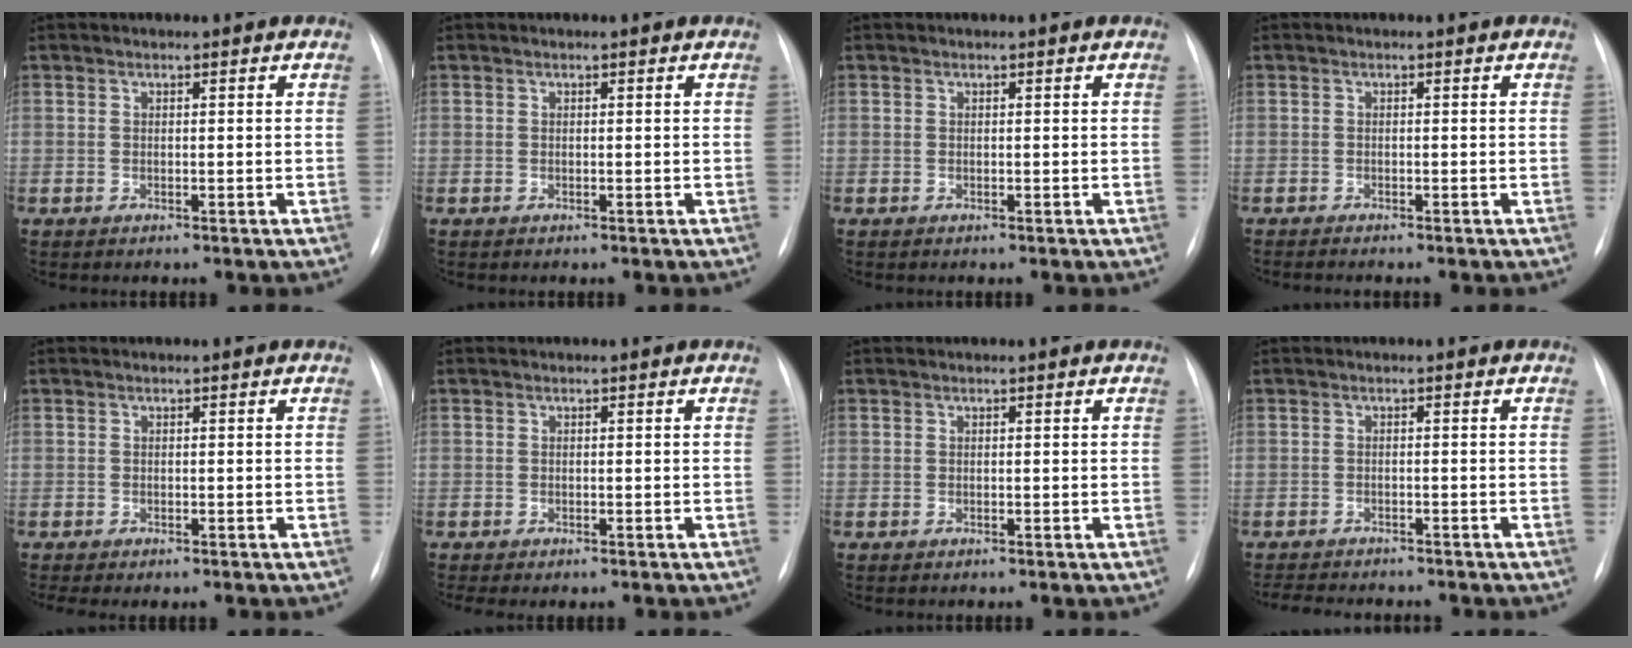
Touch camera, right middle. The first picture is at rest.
{"total": 0.0}
{"total": 0.0}
{"total": 1.6, "force": [-1.3, 0.0, 0.8], "torque": [-0.011, -0.005, -0.015]}
{"total": 1.4, "force": [-1.1, 0.6, 0.7], "torque": [-0.007, -0.001, -0.012]}
{"total": 1.1, "force": [-0.8, 0.5, 0.6], "torque": [-0.006, 0.000, -0.010]}
{"total": 0.0}
{"total": 8.0, "force": [-7.2, 1.9, 2.8], "torque": [-0.040, -0.004, -0.101]}